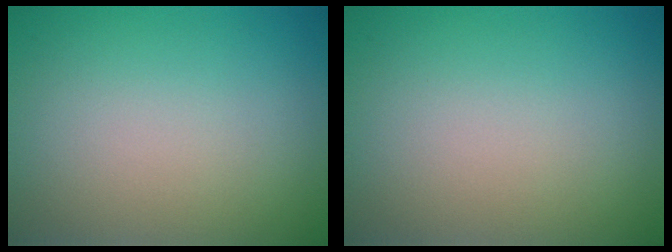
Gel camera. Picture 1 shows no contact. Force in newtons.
{"total": 0.0}